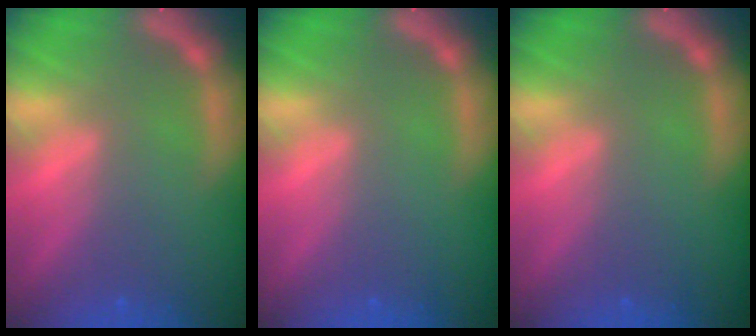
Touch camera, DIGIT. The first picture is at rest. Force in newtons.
{"total": 0.0}
{"total": 0.0}